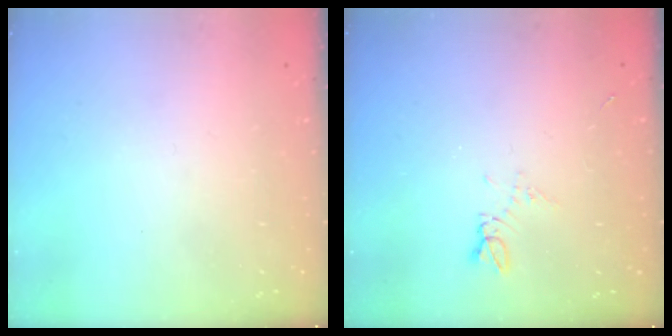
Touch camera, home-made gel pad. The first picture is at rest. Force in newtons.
{"total": 5.0, "press": 4.9, "slide": 0.7}